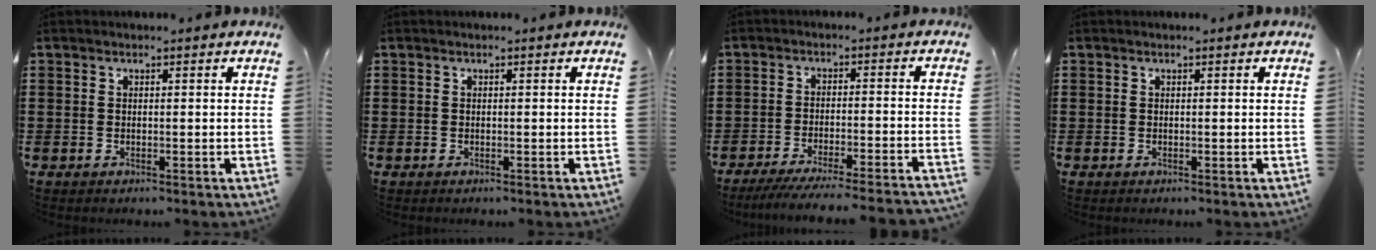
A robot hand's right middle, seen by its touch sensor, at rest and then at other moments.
{"total": 0.0}
{"total": 5.2, "force": [-4.7, -0.2, 2.1], "torque": [-0.038, -0.015, -0.092]}
{"total": 0.0}